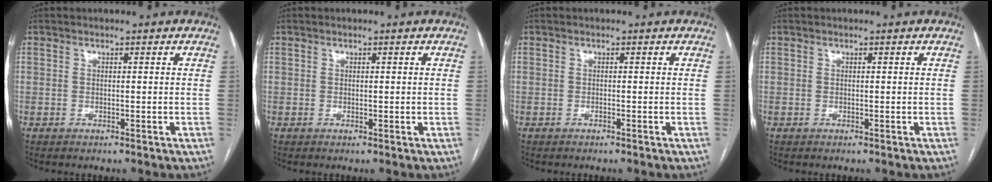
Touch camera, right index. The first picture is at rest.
{"total": 0.0}
{"total": 0.0}
{"total": 0.0}